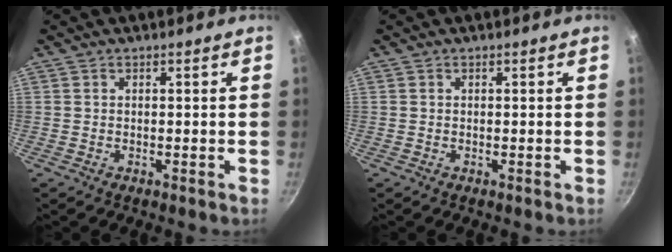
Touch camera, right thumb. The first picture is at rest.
{"total": 0.0}